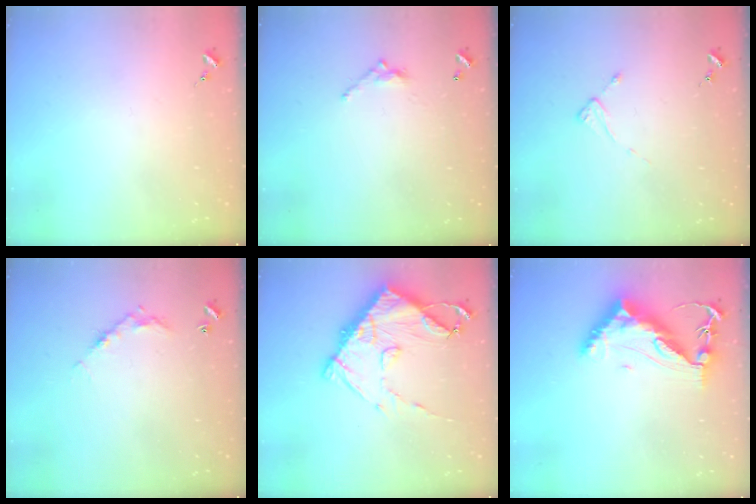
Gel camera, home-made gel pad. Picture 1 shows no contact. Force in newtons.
{"total": 5.5, "press": 5.4, "slide": 0.4}
{"total": 2.0, "press": 1.9, "slide": 0.4}
{"total": 5.8, "press": 5.8, "slide": 0.3}
{"total": 13.5, "press": 13.5, "slide": 1.2}
{"total": 12.9, "press": 12.8, "slide": 1.5}